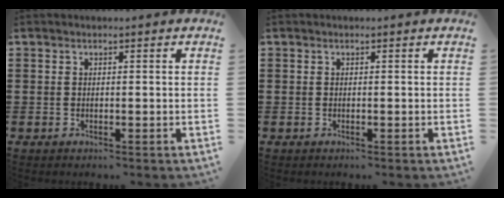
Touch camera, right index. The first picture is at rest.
{"total": 0.0}